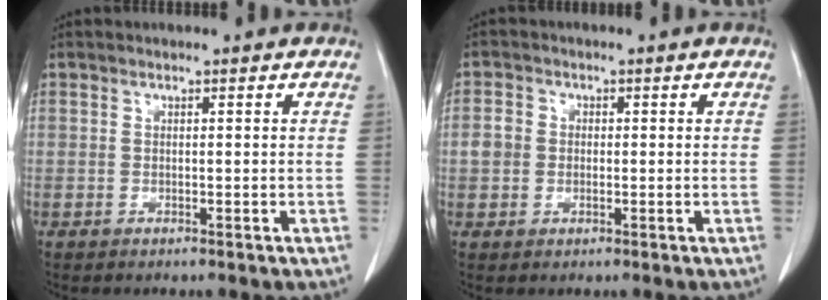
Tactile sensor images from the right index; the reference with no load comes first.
{"total": 3.1, "force": [0.0, 2.8, 1.3], "torque": [-0.028, 0.012, -0.001]}